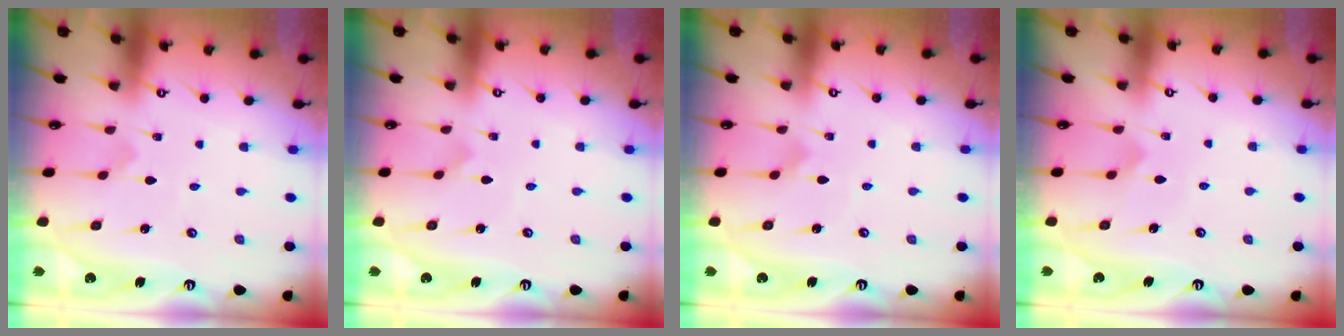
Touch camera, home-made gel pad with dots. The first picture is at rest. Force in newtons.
{"total": 0.0}
{"total": 1.2, "press": 1.2, "slide": 0.0}
{"total": 4.4, "press": 4.4, "slide": 0.5}